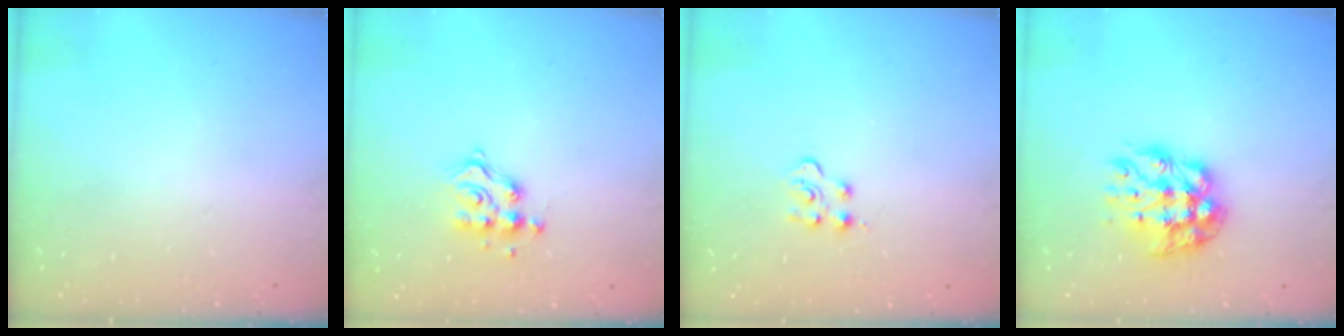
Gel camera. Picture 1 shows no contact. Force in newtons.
{"total": 8.3, "press": 8.3, "slide": 0.5}
{"total": 3.6, "press": 3.6, "slide": 0.5}
{"total": 12.5, "press": 12.4, "slide": 1.1}